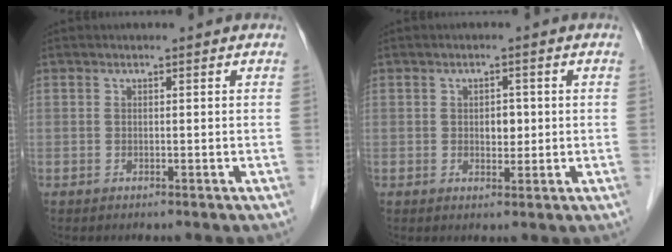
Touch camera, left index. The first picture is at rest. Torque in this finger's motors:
{"motor_torque": [0.10, 0.01, 0.03, 0.02]}